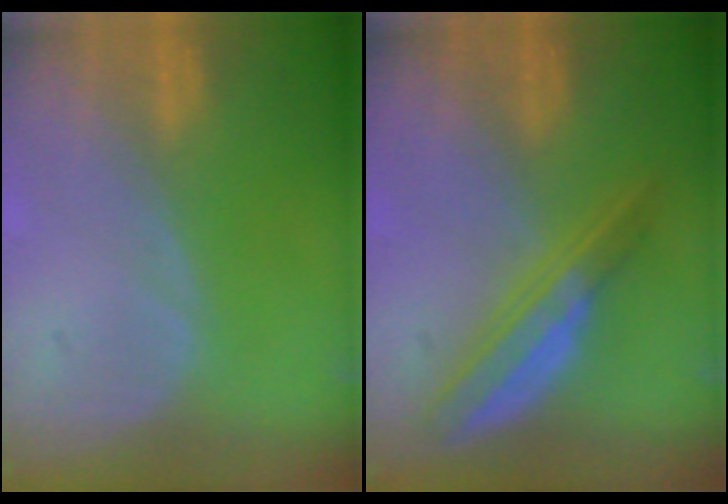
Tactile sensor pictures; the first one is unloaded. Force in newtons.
{"total": 6.3, "press": 5.6, "slide": 2.8}